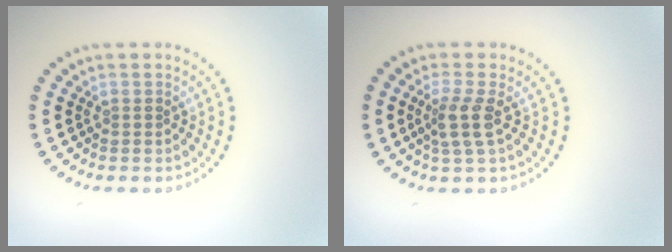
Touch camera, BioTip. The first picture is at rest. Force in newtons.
{"total": 2.3, "press": 1.8, "slide": 1.4}